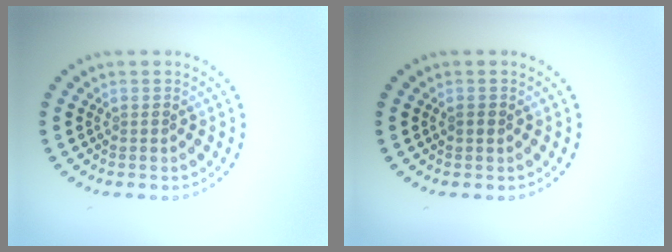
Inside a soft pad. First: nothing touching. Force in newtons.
{"total": 0.8, "press": 0.8, "slide": 0.3}